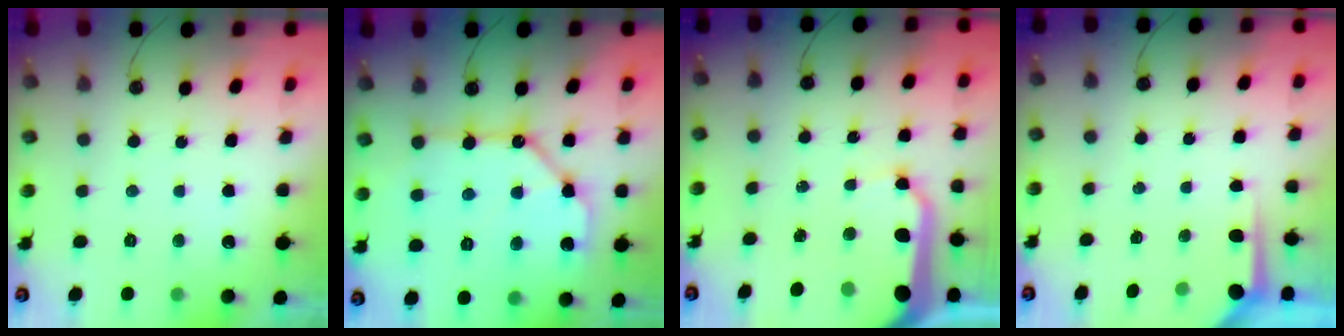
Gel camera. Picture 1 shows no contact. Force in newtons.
{"total": 14.0, "press": 13.9, "slide": 1.0}
{"total": 18.2, "press": 18.1, "slide": 2.2}
{"total": 3.7, "press": 3.7, "slide": 0.4}